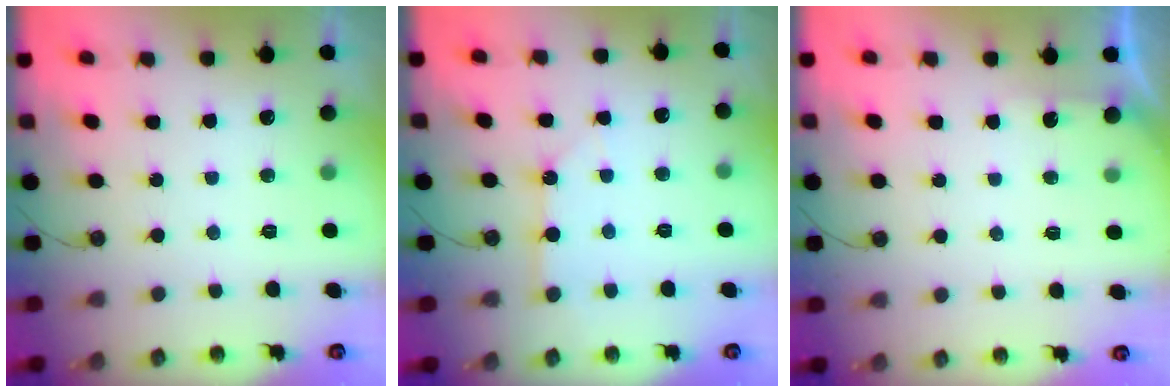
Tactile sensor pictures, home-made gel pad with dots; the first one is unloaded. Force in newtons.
{"total": 2.6, "press": 2.6, "slide": 0.3}
{"total": 2.1, "press": 2.1, "slide": 0.2}